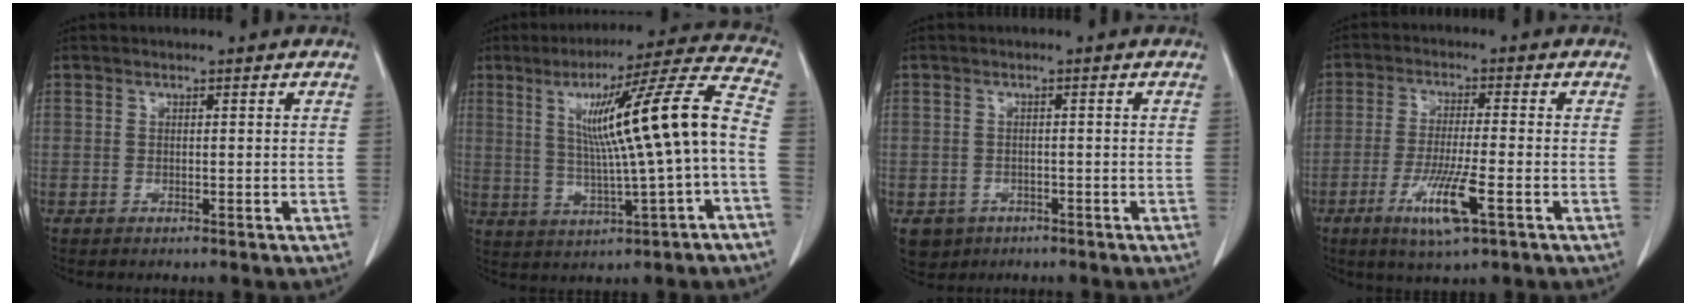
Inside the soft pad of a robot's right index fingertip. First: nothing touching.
{"total": 16.0, "force": [0.5, -0.4, 16.0], "torque": [-0.246, 0.021, 0.010]}
{"total": 3.9, "force": [-2.0, 3.4, 0.5], "torque": [-0.007, 0.005, -0.026]}
{"total": 8.5, "force": [-3.7, 0.5, 7.7], "torque": [-0.146, -0.020, -0.063]}